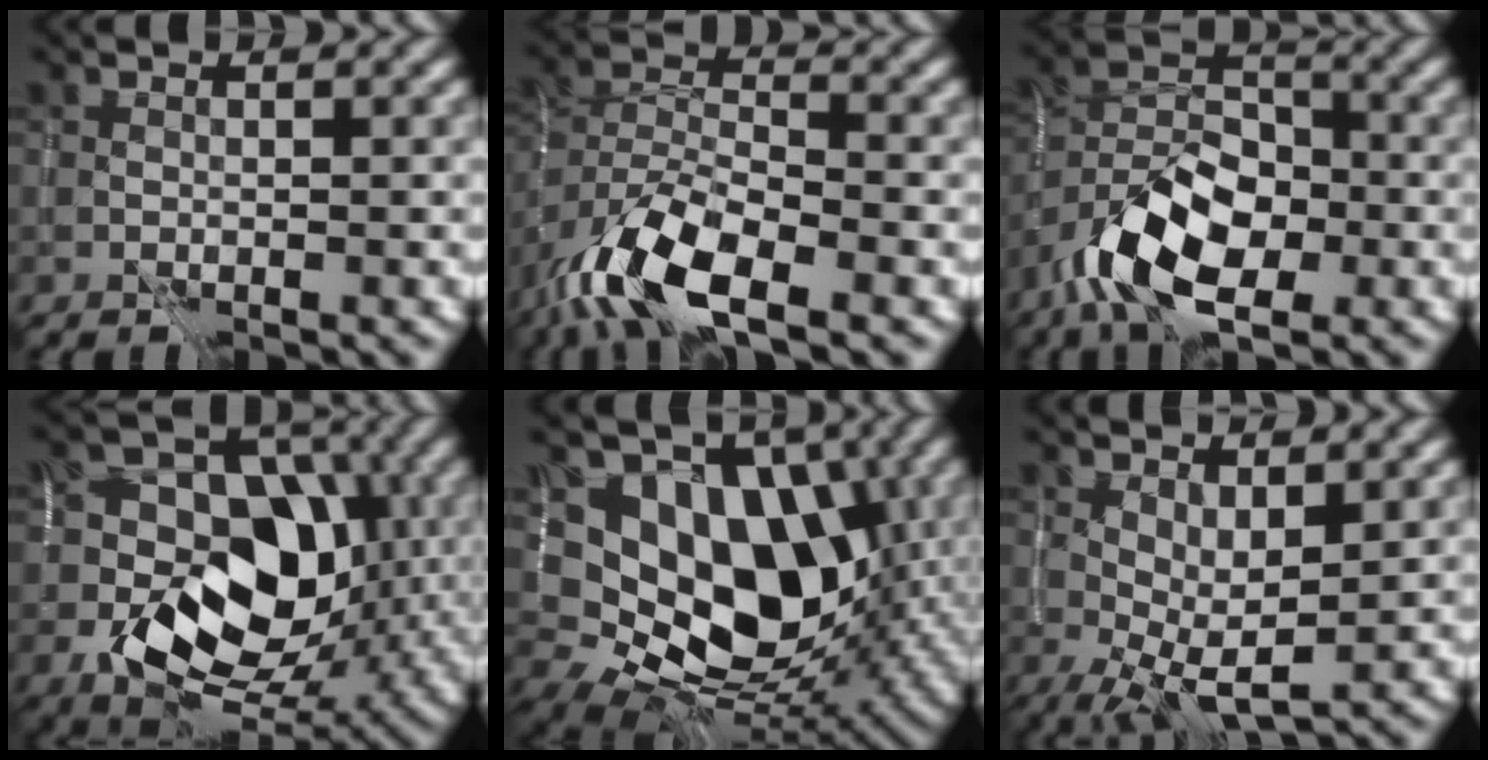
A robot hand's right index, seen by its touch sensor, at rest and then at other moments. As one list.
[{"total": 9.3, "force": [-5.4, 3.4, 6.7], "torque": [-0.127, -0.003, -0.108]}, {"total": 8.5, "force": [-4.1, 4.3, 6.0], "torque": [-0.109, 0.007, -0.082]}, {"total": 10.6, "force": [-1.7, 7.4, 7.3], "torque": [-0.110, -0.002, -0.034]}, {"total": 12.1, "force": [2.3, 8.3, 8.6], "torque": [-0.125, -0.018, 0.039]}, {"total": 4.1, "force": [0.5, 1.6, 3.7], "torque": [-0.074, -0.003, 0.014]}]